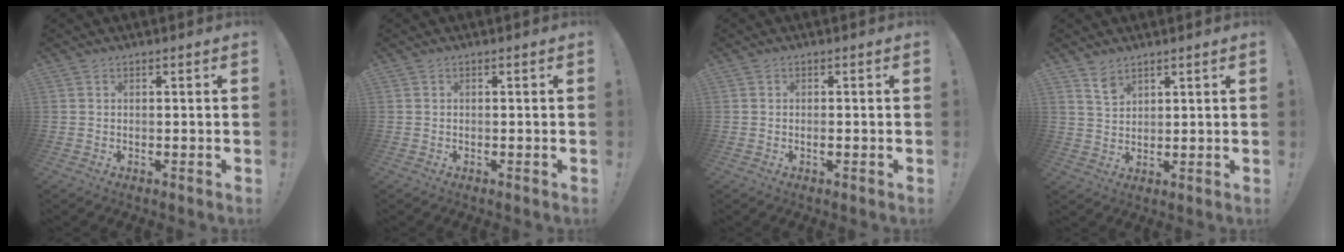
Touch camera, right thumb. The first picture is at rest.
{"total": 0.0}
{"total": 0.9, "force": [-0.4, 0.3, 0.8], "torque": [-0.014, -0.001, -0.006]}
{"total": 5.1, "force": [3.9, 3.0, 1.5], "torque": [-0.018, -0.024, 0.072]}